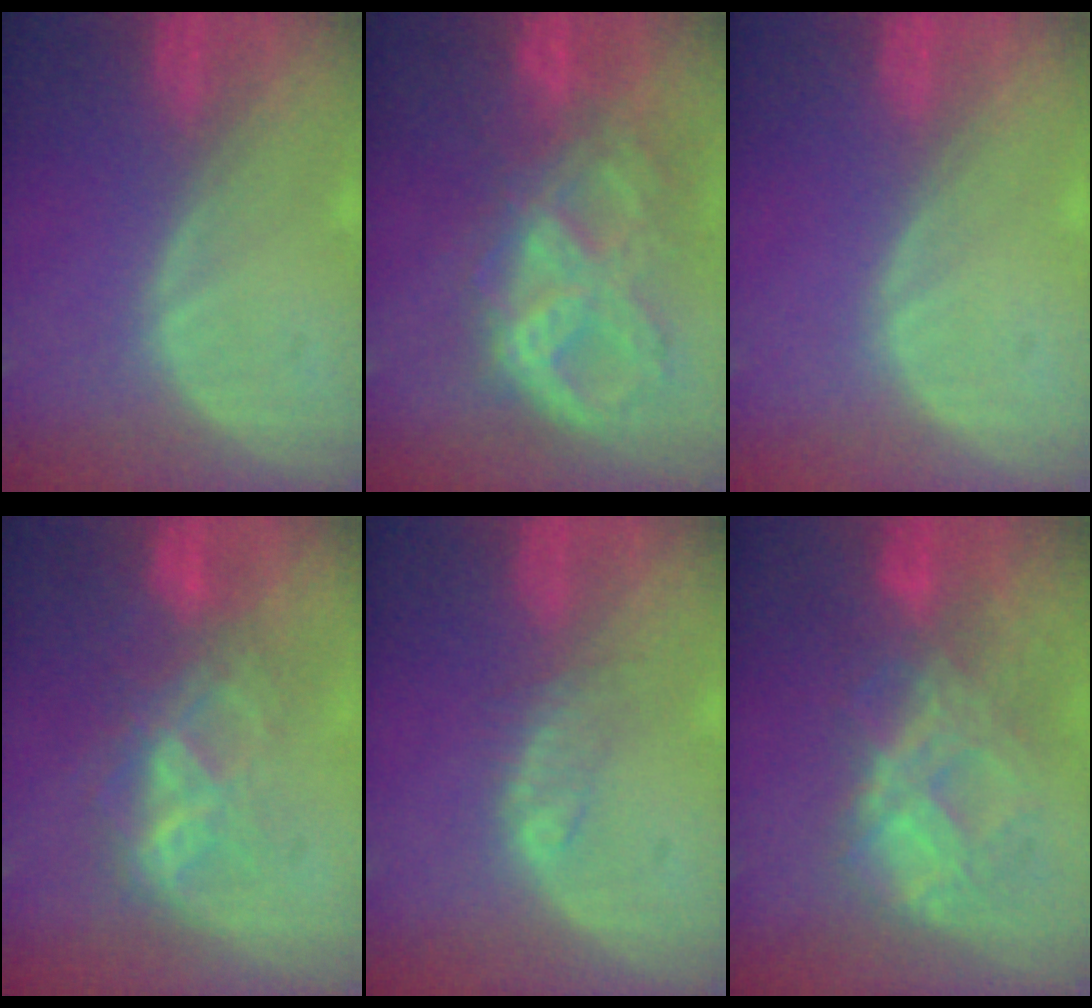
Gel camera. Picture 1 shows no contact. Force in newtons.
{"total": 10.5, "press": 8.8, "slide": 5.7}
{"total": 0.0}
{"total": 6.5, "press": 6.4, "slide": 1.1}
{"total": 2.3, "press": 2.3, "slide": 0.2}
{"total": 8.3, "press": 7.4, "slide": 3.7}